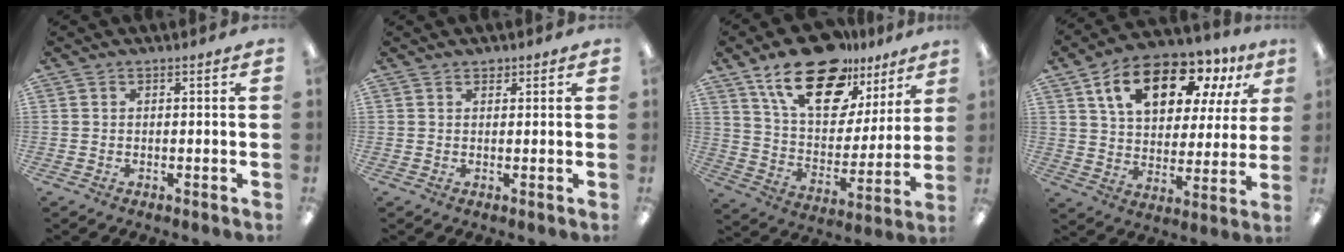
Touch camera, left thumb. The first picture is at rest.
{"total": 1.2, "force": [0.9, 0.7, 0.3], "torque": [0.001, -0.002, 0.015]}
{"total": 21.5, "force": [14.6, 10.4, 11.8], "torque": [-0.199, -0.082, 0.256]}
{"total": 17.3, "force": [9.8, 9.5, 10.7], "torque": [-0.186, -0.026, 0.169]}